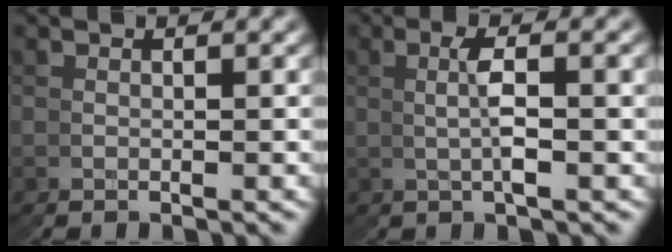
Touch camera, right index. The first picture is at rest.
{"total": 2.4, "force": [0.4, -1.0, 2.2], "torque": [-0.034, 0.019, 0.003]}